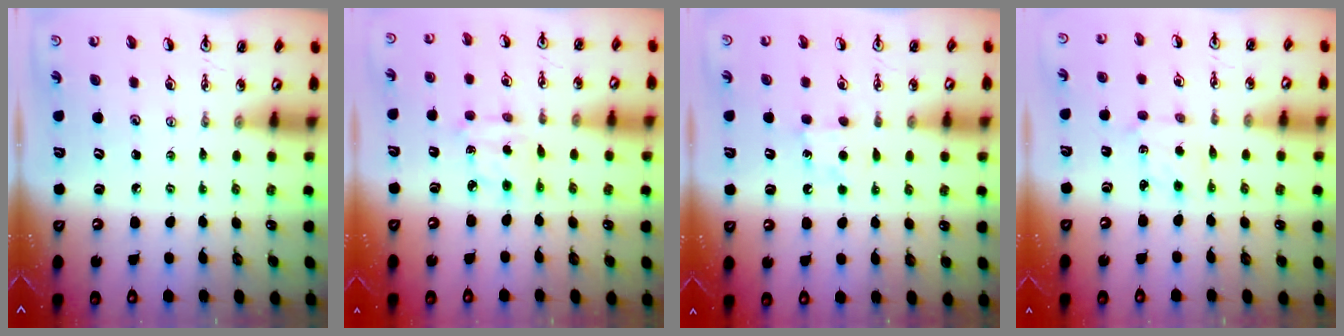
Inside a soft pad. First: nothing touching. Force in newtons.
{"total": 3.0, "press": 3.0, "slide": 0.2}
{"total": 5.7, "press": 5.6, "slide": 0.7}
{"total": 2.3, "press": 2.1, "slide": 0.7}